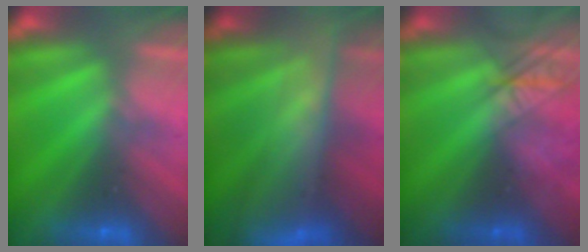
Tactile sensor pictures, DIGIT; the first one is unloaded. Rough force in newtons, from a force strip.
{"total": 6.6}
{"total": 2.5}